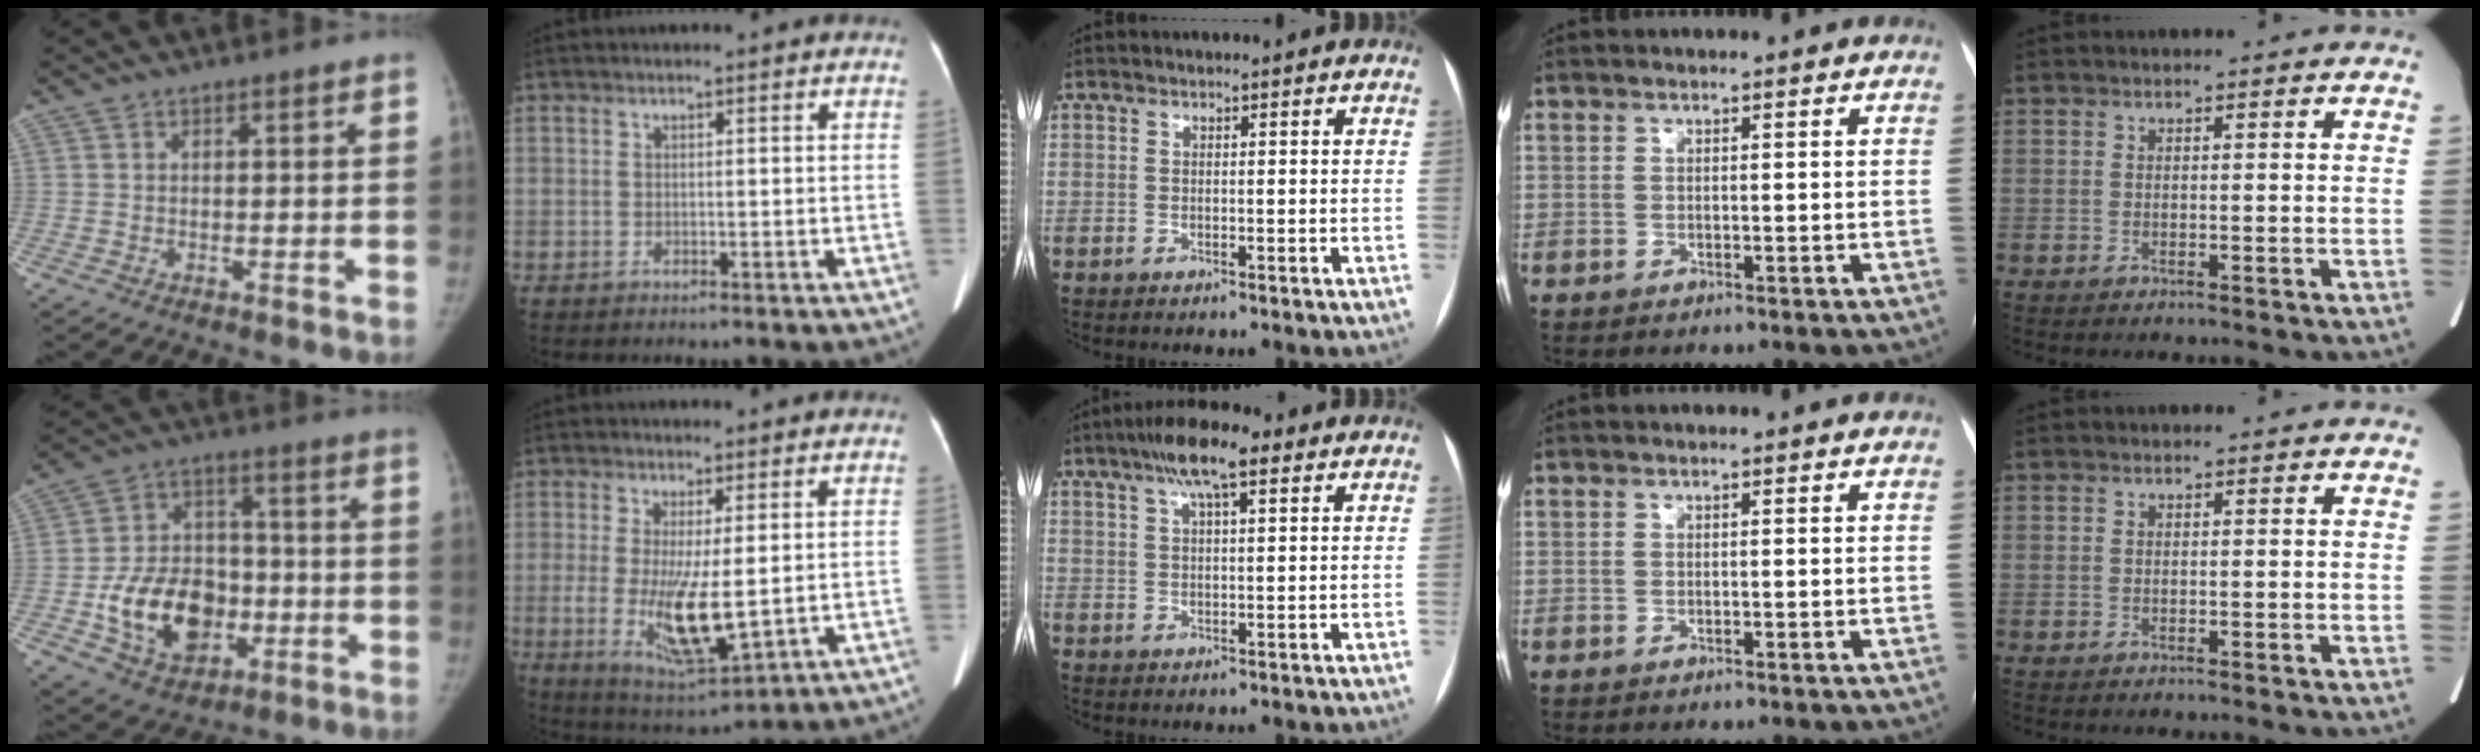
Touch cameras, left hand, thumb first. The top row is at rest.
{"thumb": {"total": 17.0, "force": [-4.3, 12.6, 10.5], "torque": [-0.132, 0.024, -0.061]}, "index": {"total": 9.7, "force": [-0.8, 2.3, 9.4], "torque": [-0.178, -0.031, 0.001]}, "middle": {"total": 7.9, "force": [4.6, 1.8, 6.2], "torque": [-0.112, 0.022, 0.073]}}